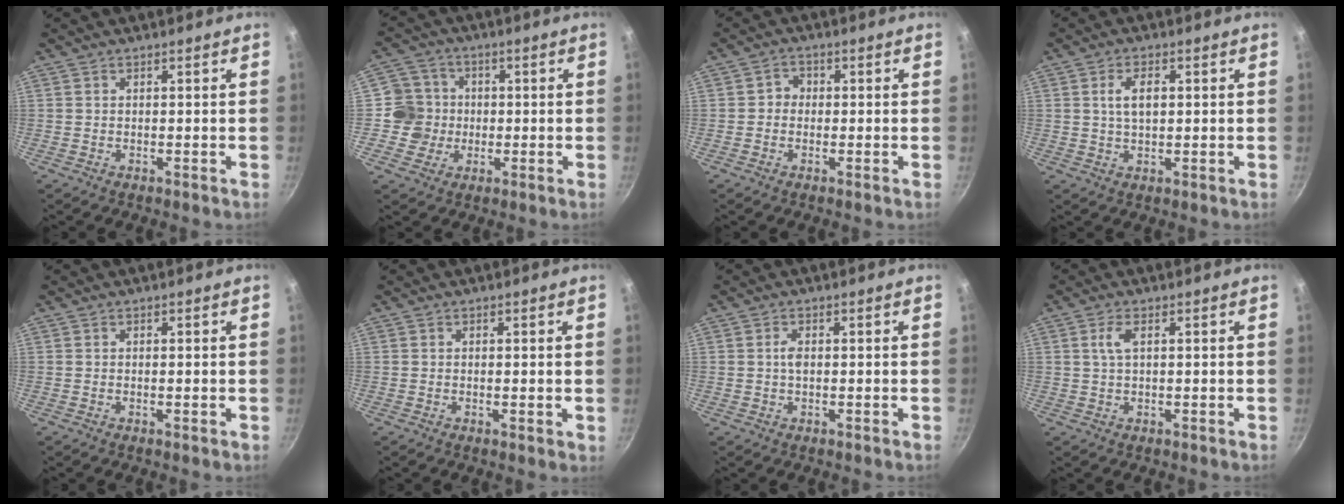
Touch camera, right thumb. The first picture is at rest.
{"total": 7.8, "force": [-0.7, 7.7, 1.1], "torque": [0.020, 0.016, -0.018]}
{"total": 2.5, "force": [-0.2, 2.3, 1.1], "torque": [0.001, 0.009, -0.012]}
{"total": 4.5, "force": [1.0, 2.4, 3.7], "torque": [-0.067, 0.002, 0.019]}
{"total": 0.8, "force": [-0.1, 0.2, 0.7], "torque": [-0.011, -0.002, -0.001]}
{"total": 1.6, "force": [0.1, 0.6, 1.5], "torque": [-0.022, -0.005, -0.001]}
{"total": 1.8, "force": [0.1, 1.0, 1.5], "torque": [-0.028, 0.001, -0.002]}
{"total": 2.9, "force": [0.8, 1.2, 2.4], "torque": [-0.058, 0.007, 0.018]}